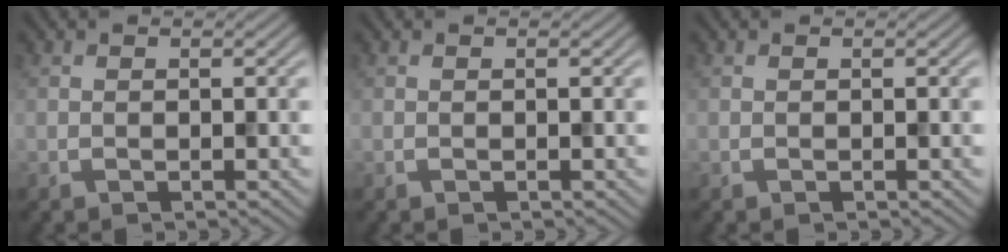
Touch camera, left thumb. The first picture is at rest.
{"total": 0.0}
{"total": 0.0}